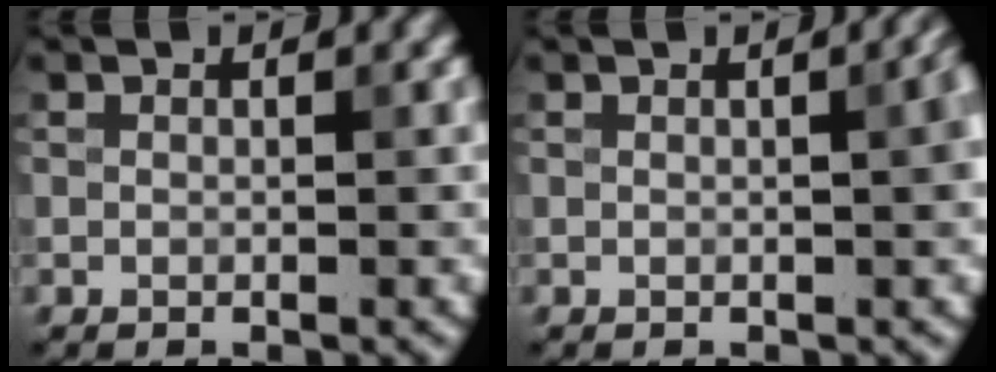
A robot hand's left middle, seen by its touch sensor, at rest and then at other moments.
{"total": 3.0, "force": [0.2, 1.0, 2.8], "torque": [-0.024, 0.010, 0.000]}